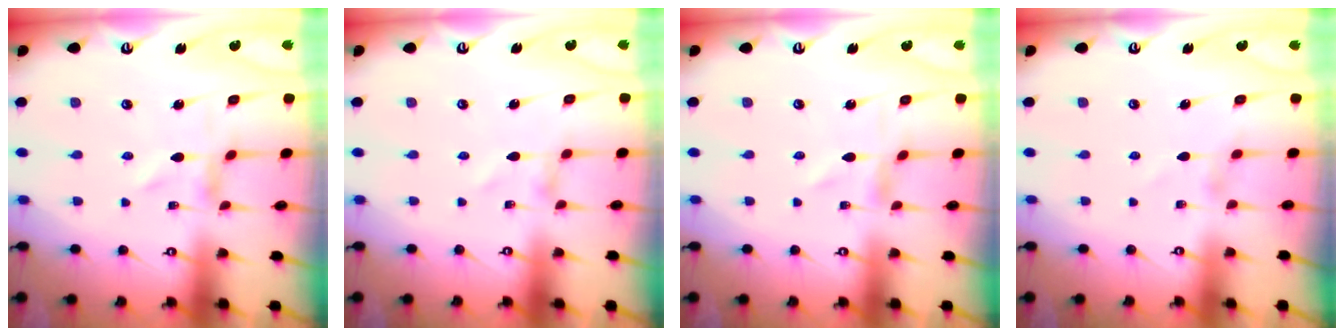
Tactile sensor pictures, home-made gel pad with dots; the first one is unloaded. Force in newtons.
{"total": 0.9, "press": 0.9, "slide": 0.1}
{"total": 0.0}
{"total": 0.6, "press": 0.5, "slide": 0.3}